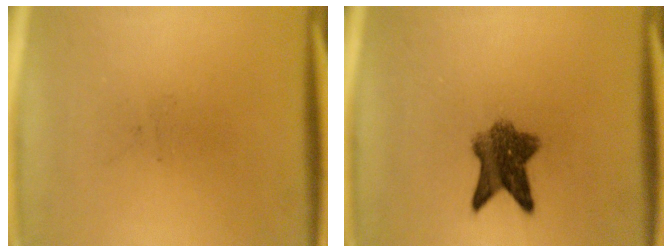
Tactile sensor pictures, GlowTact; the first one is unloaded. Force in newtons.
{"total": 6.9}